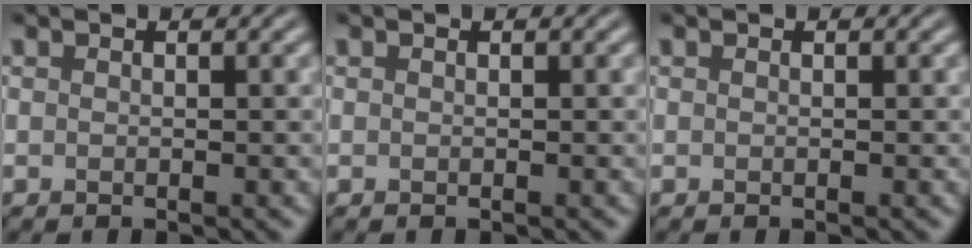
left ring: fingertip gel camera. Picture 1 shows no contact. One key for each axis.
{"total": 0.0}
{"total": 0.0}